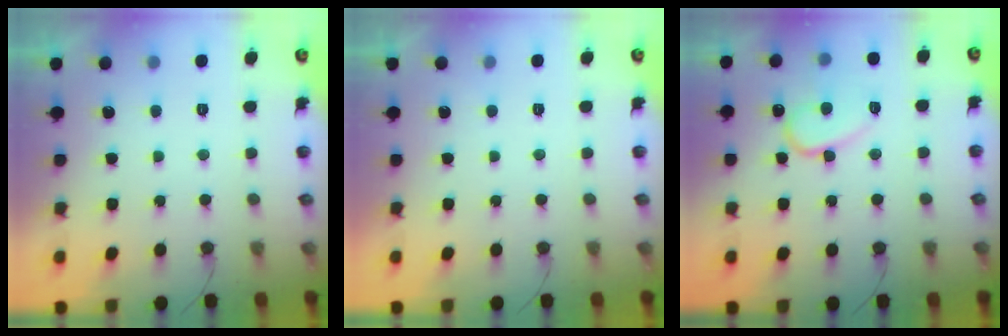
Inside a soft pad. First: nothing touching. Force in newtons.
{"total": 1.8, "press": 1.8, "slide": 0.0}
{"total": 11.6, "press": 11.5, "slide": 1.1}